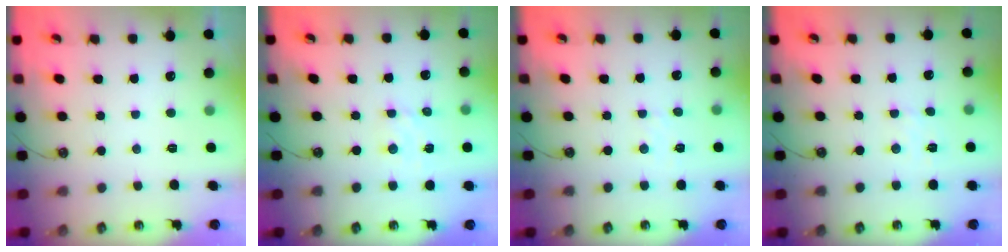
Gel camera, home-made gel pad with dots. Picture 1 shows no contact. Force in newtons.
{"total": 2.2, "press": 2.2, "slide": 0.3}
{"total": 2.5, "press": 2.5, "slide": 0.4}
{"total": 2.9, "press": 2.9, "slide": 0.4}